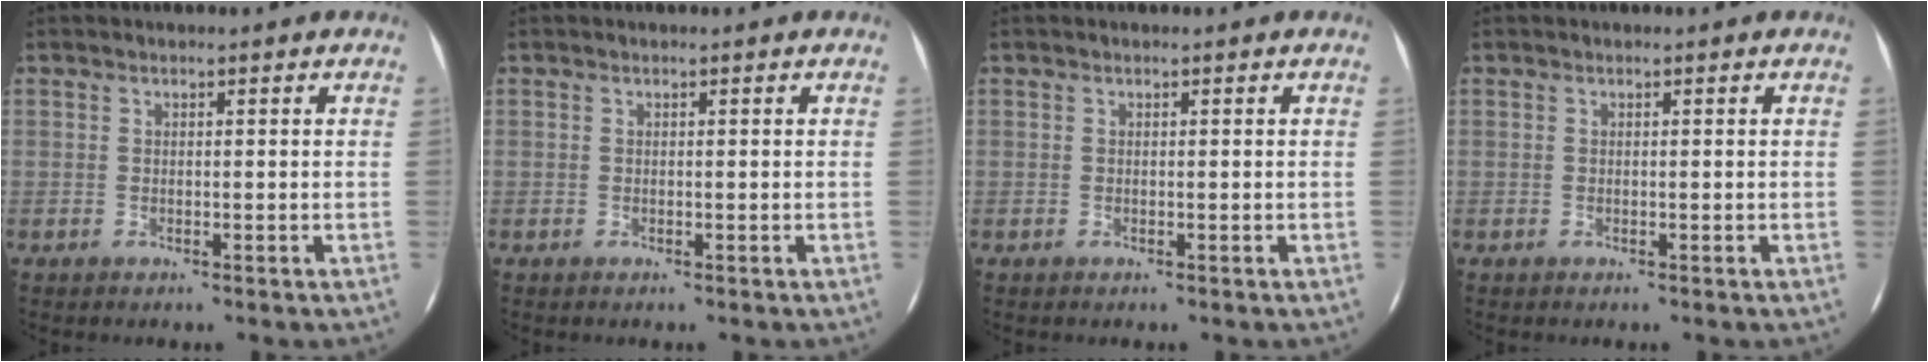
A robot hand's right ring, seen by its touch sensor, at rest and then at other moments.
{"total": 0.0}
{"total": 0.0}
{"total": 0.0}